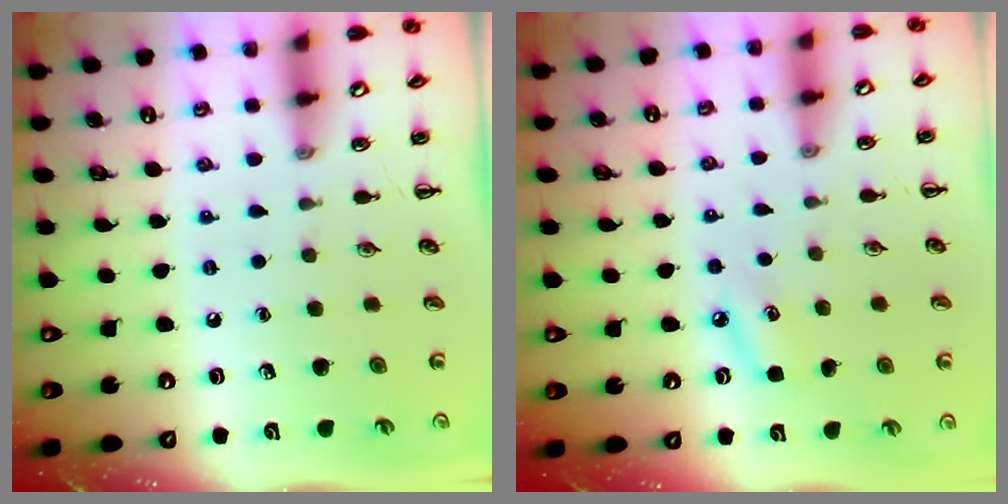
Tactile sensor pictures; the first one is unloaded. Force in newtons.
{"total": 5.7, "press": 5.5, "slide": 1.5}